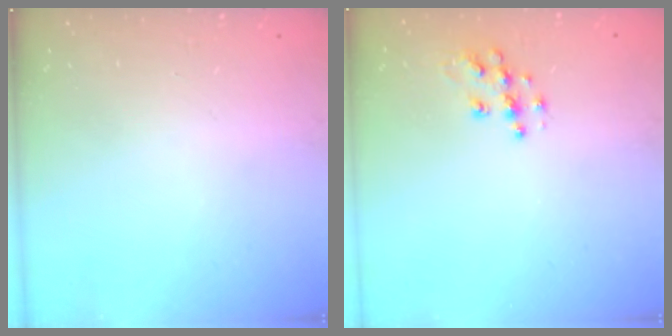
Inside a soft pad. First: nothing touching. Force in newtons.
{"total": 8.5, "press": 8.5, "slide": 0.4}